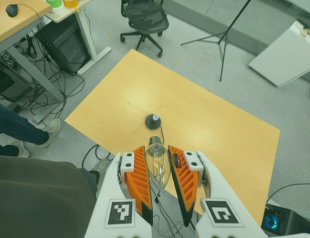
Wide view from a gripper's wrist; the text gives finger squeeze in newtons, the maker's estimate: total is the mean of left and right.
{"total": 11.4, "left": 11.5, "right": 11.3}